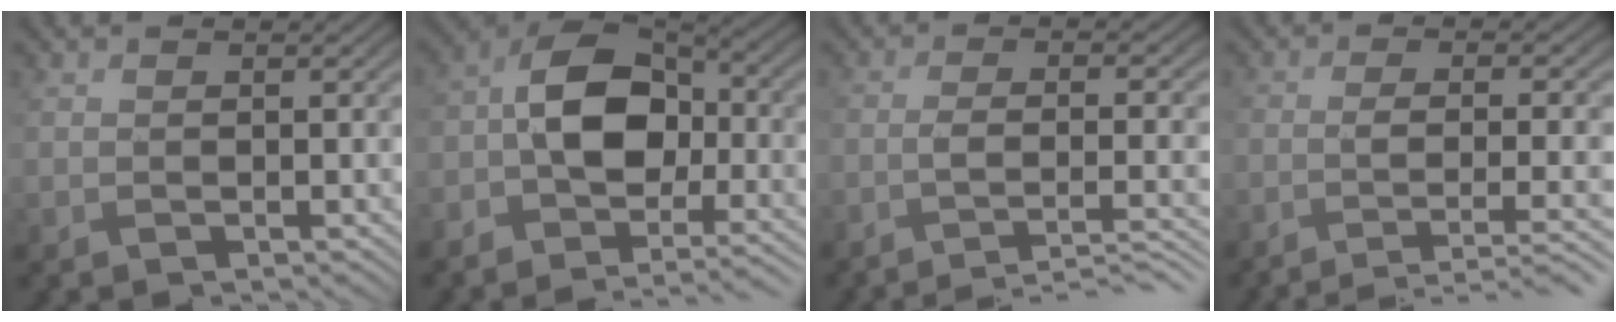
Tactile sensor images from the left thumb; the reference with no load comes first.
{"total": 10.1, "force": [-3.9, 5.7, 7.4], "torque": [-0.144, -0.004, -0.084]}
{"total": 7.5, "force": [-5.0, 1.4, 5.4], "torque": [-0.082, 0.007, -0.072]}
{"total": 7.1, "force": [-4.2, 1.7, 5.5], "torque": [-0.084, -0.006, -0.057]}